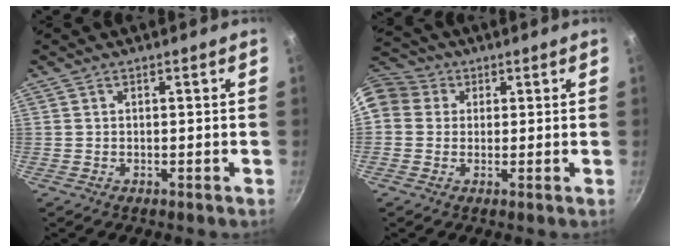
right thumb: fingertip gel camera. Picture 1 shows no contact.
{"total": 12.8, "force": [3.2, 11.0, 5.6], "torque": [-0.115, 0.033, 0.046]}